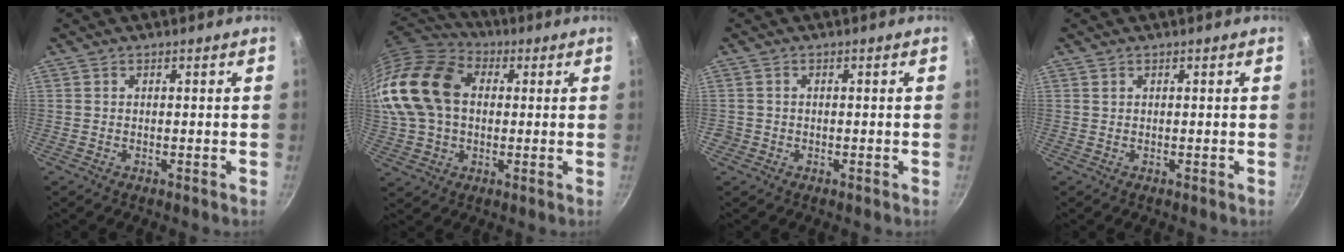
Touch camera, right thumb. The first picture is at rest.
{"total": 21.0, "force": [2.5, 15.2, 14.3], "torque": [-0.283, 0.036, 0.036]}
{"total": 1.2, "force": [-0.4, 1.1, 0.1], "torque": [-0.002, 0.003, -0.006]}
{"total": 0.0}